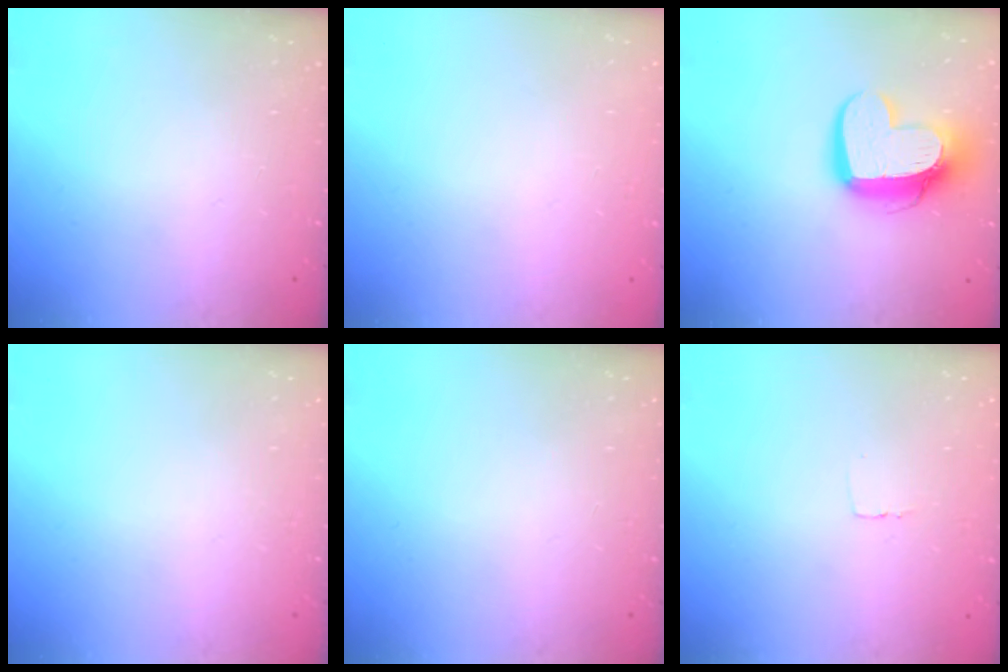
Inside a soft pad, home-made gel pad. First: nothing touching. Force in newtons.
{"total": 0.0}
{"total": 14.0, "press": 13.9, "slide": 1.3}
{"total": 0.0}
{"total": 0.0}
{"total": 2.3, "press": 2.3, "slide": 0.1}